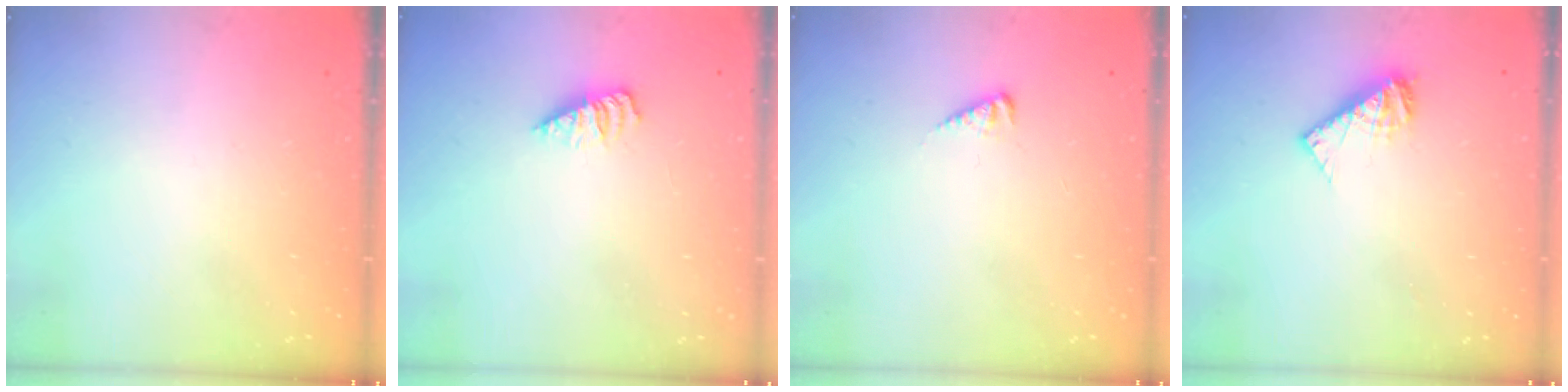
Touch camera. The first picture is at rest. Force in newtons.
{"total": 1.8, "press": 1.7, "slide": 0.4}
{"total": 2.7, "press": 2.7, "slide": 0.3}
{"total": 7.8, "press": 7.7, "slide": 0.6}